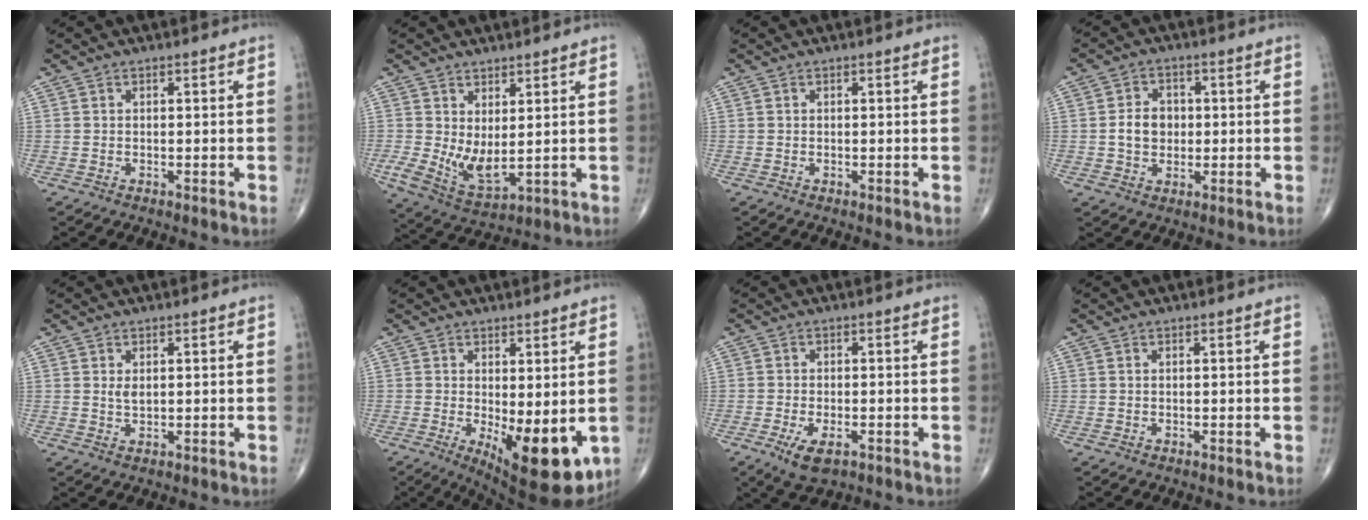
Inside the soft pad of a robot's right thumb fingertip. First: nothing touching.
{"total": 7.8, "force": [1.2, 3.7, 6.7], "torque": [-0.127, -0.023, 0.037]}
{"total": 0.0}
{"total": 5.8, "force": [0.0, 4.6, 3.4], "torque": [-0.040, 0.007, -0.003]}
{"total": 1.8, "force": [0.5, 1.0, 1.5], "torque": [-0.024, -0.006, 0.010]}
{"total": 12.8, "force": [-2.6, 4.9, 11.5], "torque": [-0.153, -0.028, -0.021]}
{"total": 5.3, "force": [-2.5, 2.4, 4.0], "torque": [-0.075, -0.002, -0.037]}
{"total": 0.0}